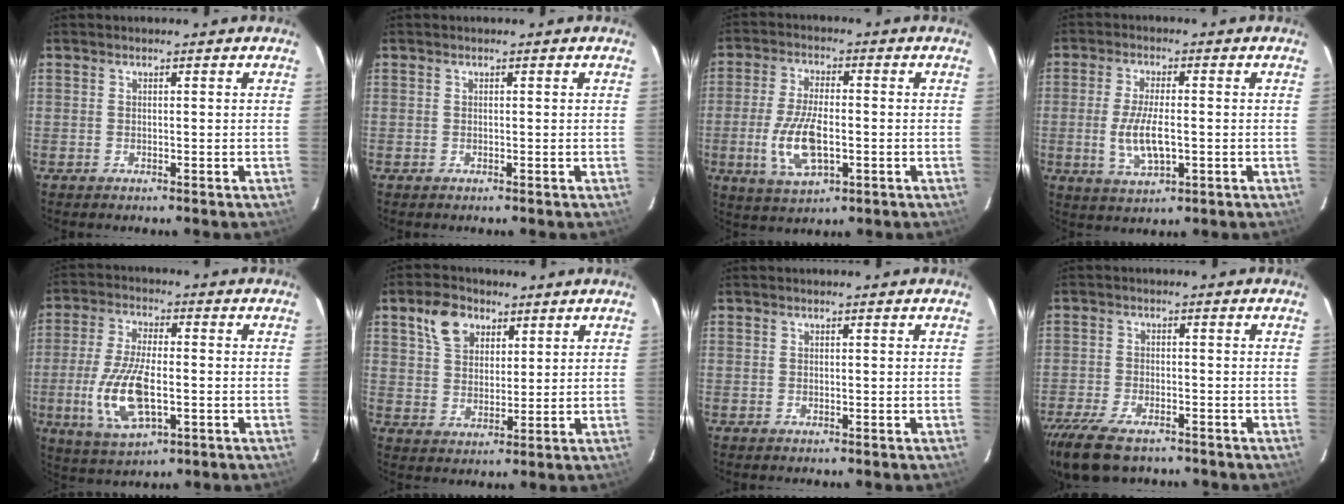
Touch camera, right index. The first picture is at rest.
{"total": 0.0}
{"total": 10.7, "force": [-2.5, 4.5, 9.4], "torque": [-0.196, -0.009, -0.044]}
{"total": 7.9, "force": [-1.3, 2.9, 7.3], "torque": [-0.147, -0.010, -0.020]}
{"total": 13.0, "force": [-3.0, 5.1, 11.6], "torque": [-0.244, -0.012, -0.053]}
{"total": 7.9, "force": [4.2, 5.3, 4.1], "torque": [-0.079, 0.023, 0.078]}
{"total": 0.0}
{"total": 11.7, "force": [-9.0, 4.5, 6.0], "torque": [-0.151, -0.034, -0.162]}